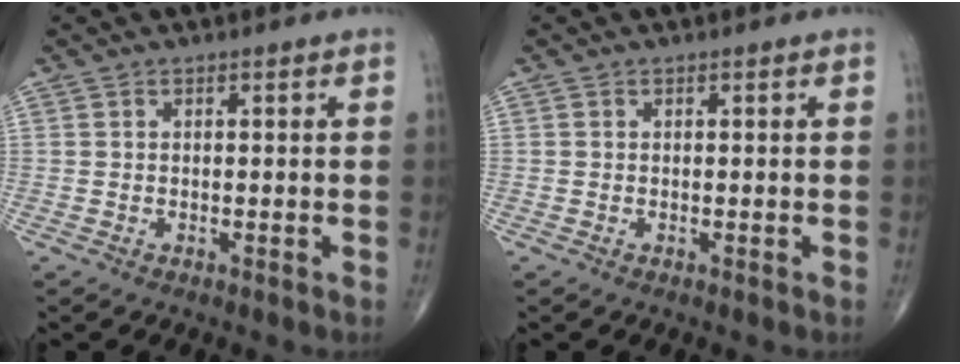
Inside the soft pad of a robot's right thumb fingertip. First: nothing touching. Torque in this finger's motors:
{"motor_torque": [0.37, 0.26, -0.16, -0.05, 0.00]}